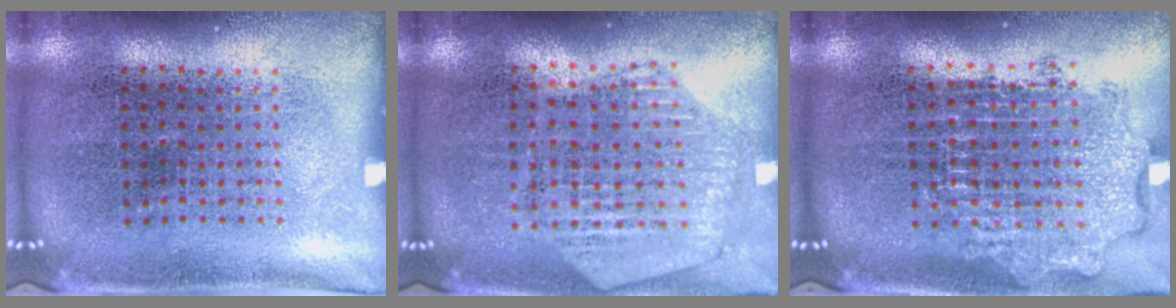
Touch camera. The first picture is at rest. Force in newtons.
{"total": 1.1, "press": 1.1, "slide": 0.1}
{"total": 1.9, "press": 1.5, "slide": 1.2}